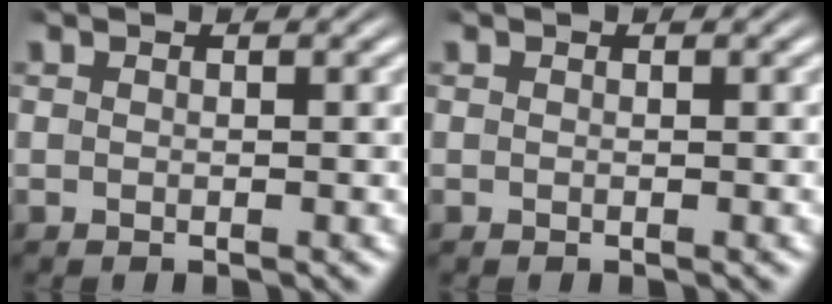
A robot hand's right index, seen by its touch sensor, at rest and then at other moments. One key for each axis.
{"total": 0.0}